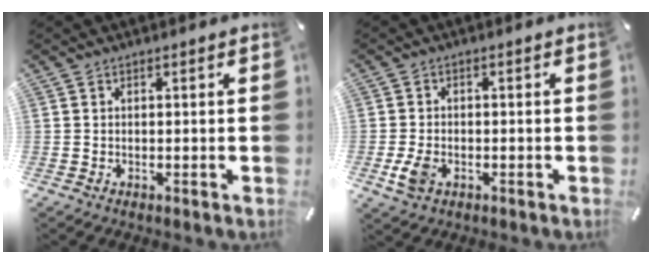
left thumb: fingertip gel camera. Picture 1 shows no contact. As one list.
[{"total": 4.9, "force": [-1.6, 3.4, 3.1], "torque": [-0.078, -0.001, -0.032]}]